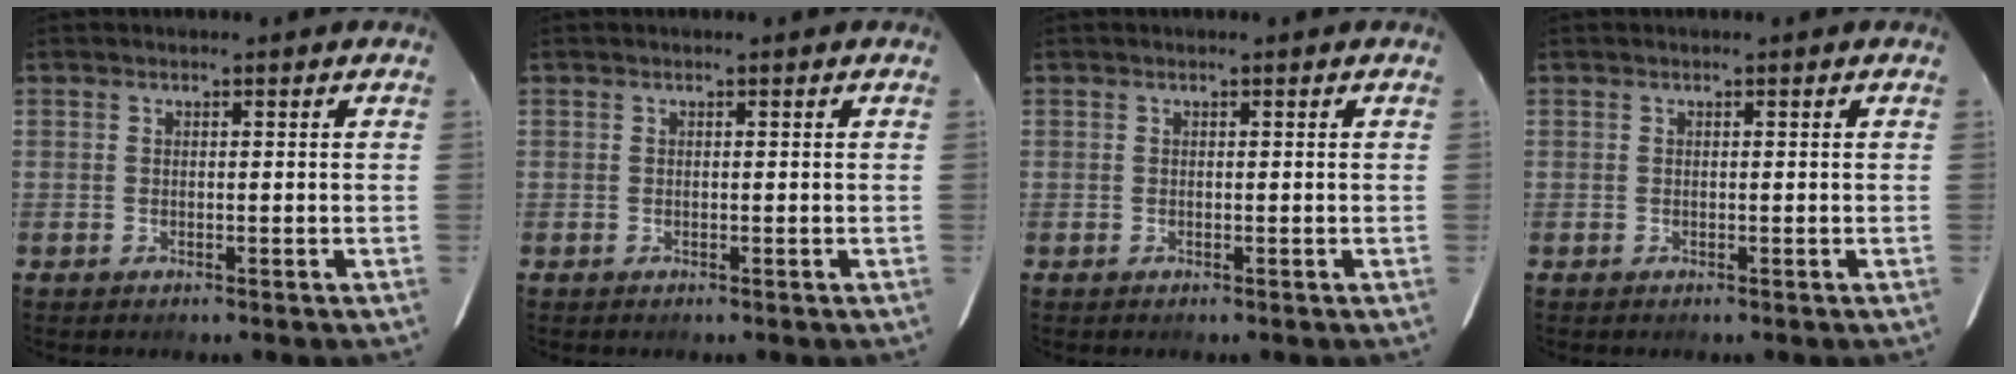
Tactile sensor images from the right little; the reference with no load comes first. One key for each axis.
{"total": 0.0}
{"total": 0.0}
{"total": 0.0}